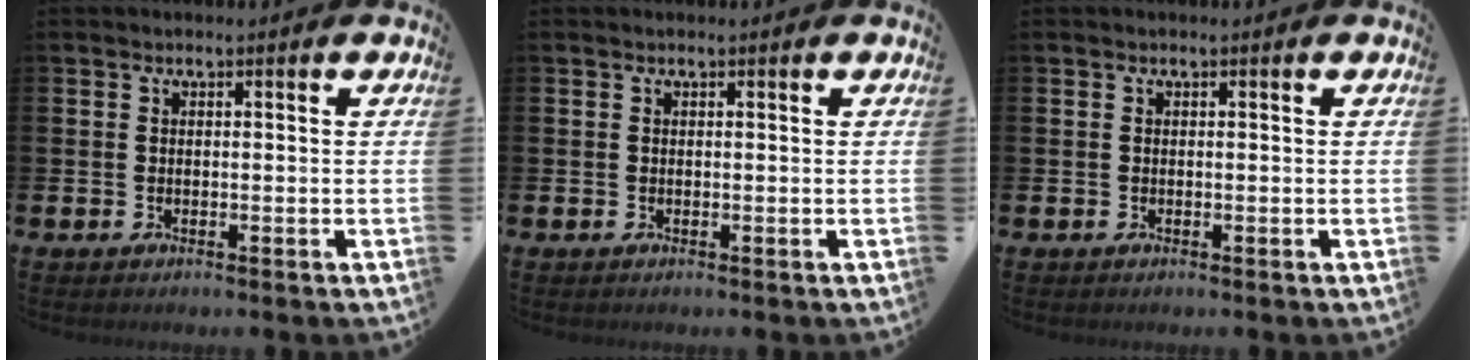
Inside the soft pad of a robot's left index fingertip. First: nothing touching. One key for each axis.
{"total": 0.0}
{"total": 0.0}